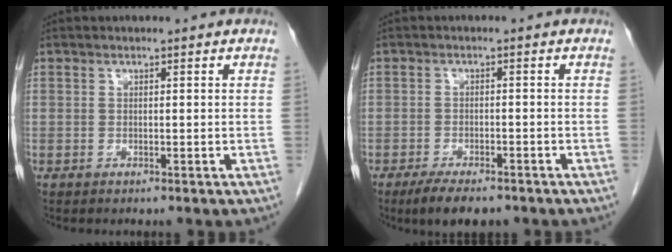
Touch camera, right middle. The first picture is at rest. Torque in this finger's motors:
{"motor_torque": [0.55, -0.36, 0.04, 0.04]}